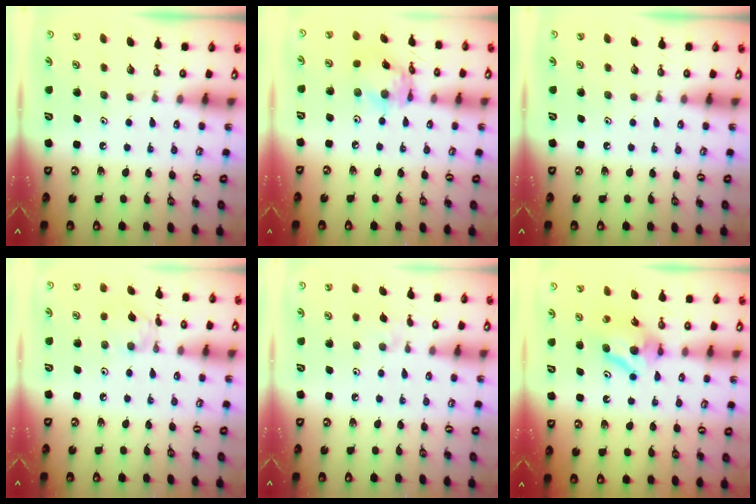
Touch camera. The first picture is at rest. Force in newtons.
{"total": 11.6, "press": 11.6, "slide": 1.0}
{"total": 0.0}
{"total": 2.0, "press": 2.0, "slide": 0.3}
{"total": 1.9, "press": 1.8, "slide": 0.4}
{"total": 8.6, "press": 8.6, "slide": 0.4}